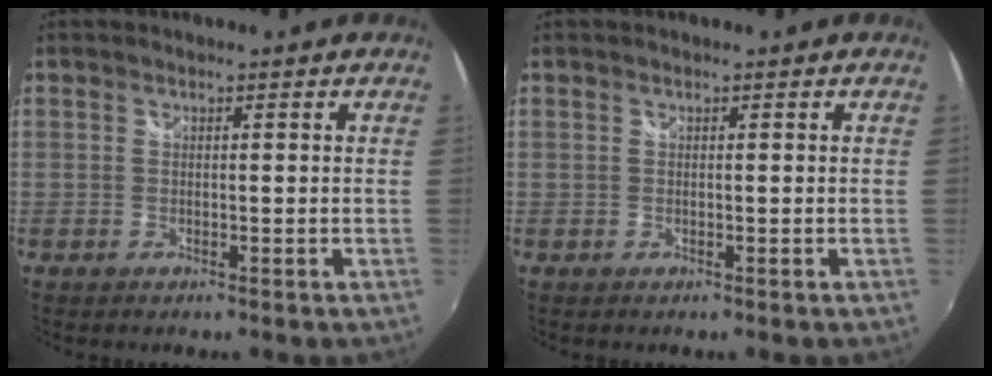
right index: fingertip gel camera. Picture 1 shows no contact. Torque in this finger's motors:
{"motor_torque": [0.00, 0.00, 0.01, 0.00]}